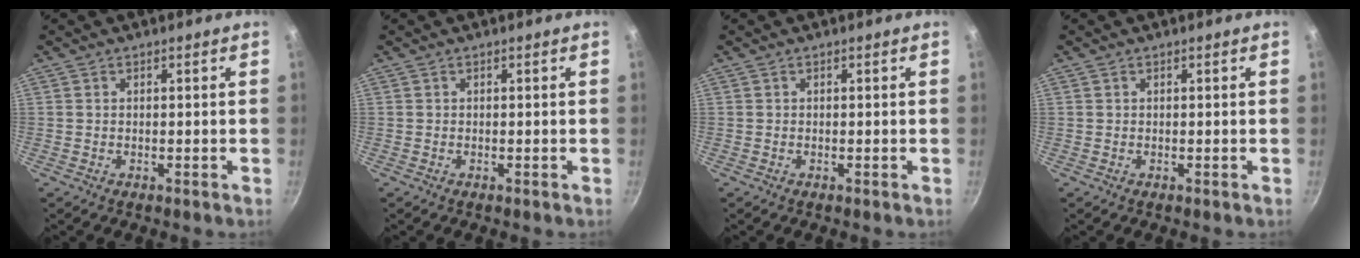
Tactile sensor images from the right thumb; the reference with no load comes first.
{"total": 0.0}
{"total": 0.0}
{"total": 0.0}